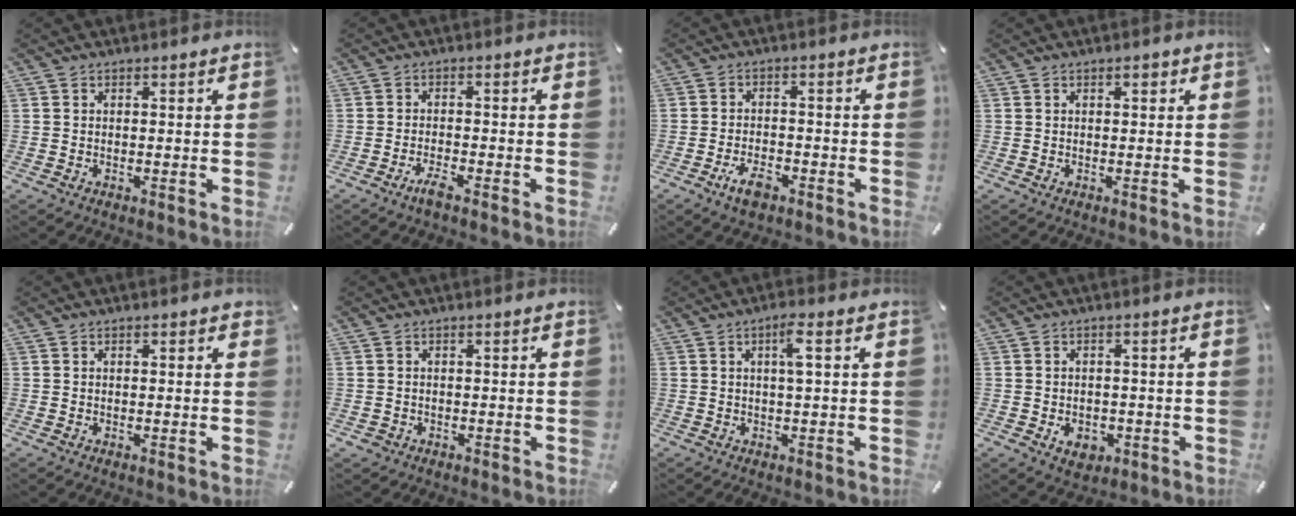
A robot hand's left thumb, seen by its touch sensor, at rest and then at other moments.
{"total": 3.0, "force": [-2.4, 0.3, 1.8], "torque": [-0.036, 0.008, -0.046]}
{"total": 4.9, "force": [-3.0, 2.4, 3.1], "torque": [-0.066, 0.013, -0.058]}
{"total": 1.5, "force": [0.6, 0.7, 1.2], "torque": [-0.016, 0.002, 0.007]}
{"total": 0.9, "force": [0.2, 0.4, 0.7], "torque": [-0.014, 0.003, 0.003]}
{"total": 1.1, "force": [-0.4, 1.0, 0.2], "torque": [-0.004, 0.005, -0.011]}
{"total": 4.3, "force": [0.8, 0.4, 4.2], "torque": [-0.075, 0.000, 0.008]}
{"total": 4.6, "force": [-1.4, 3.6, 2.5], "torque": [-0.046, -0.001, -0.027]}